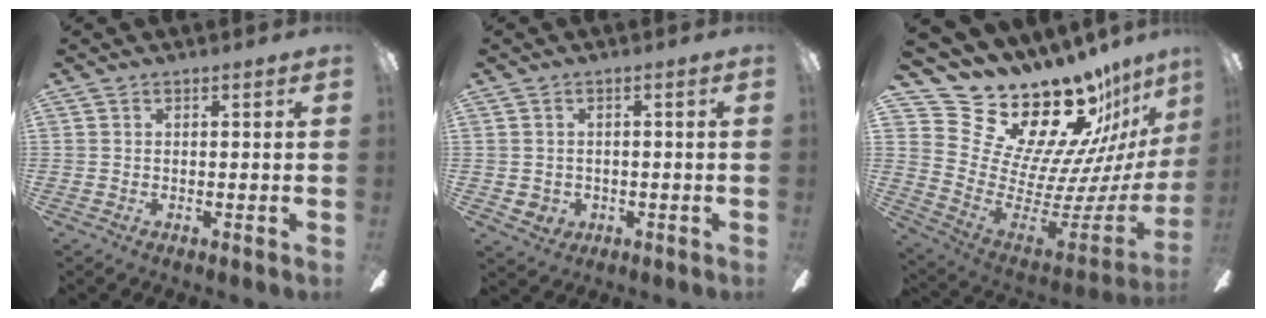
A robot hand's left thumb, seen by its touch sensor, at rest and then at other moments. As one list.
[{"total": 2.5, "force": [-0.2, 2.2, 1.3], "torque": [-0.031, 0.001, -0.005]}, {"total": 23.0, "force": [18.9, 9.8, 8.9], "torque": [-0.147, -0.177, 0.376]}]